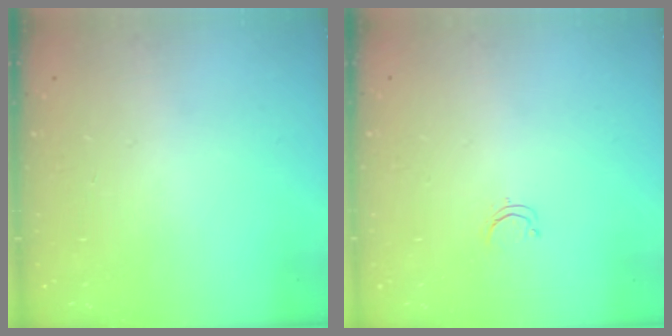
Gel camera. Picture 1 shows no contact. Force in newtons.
{"total": 2.4, "press": 2.4, "slide": 0.2}